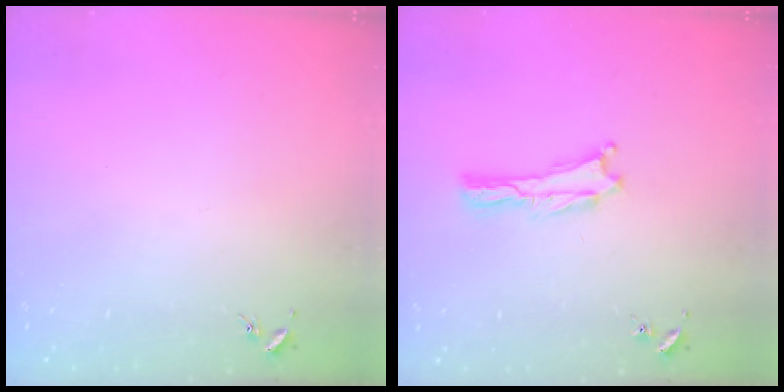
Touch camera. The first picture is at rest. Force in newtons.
{"total": 0.0}